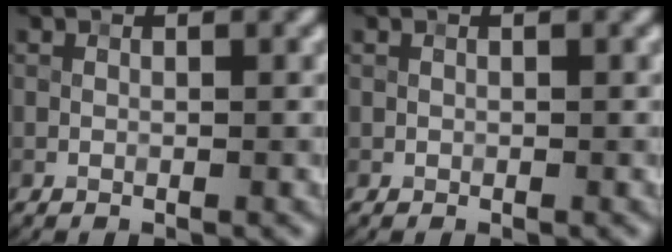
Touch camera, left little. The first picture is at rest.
{"total": 0.0}